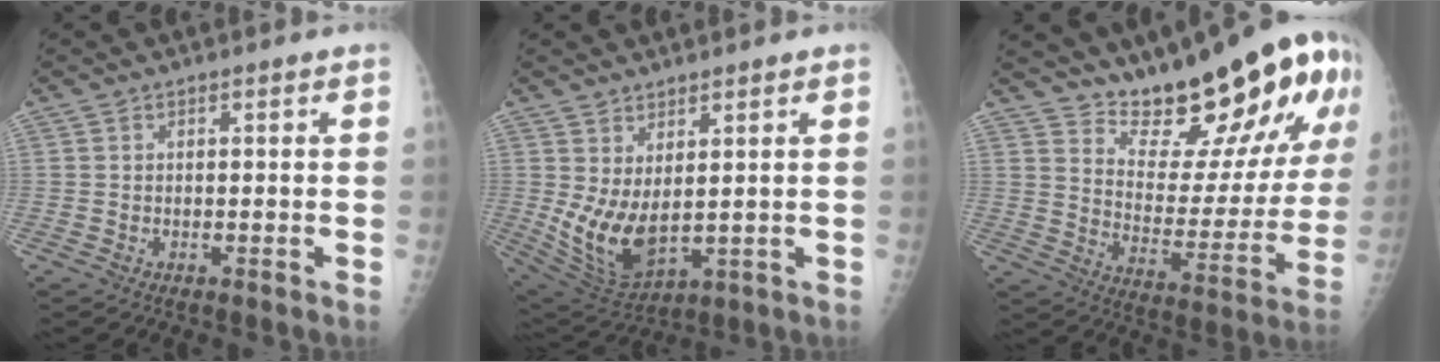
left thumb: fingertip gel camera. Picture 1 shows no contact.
{"total": 10.2, "force": [1.4, 5.1, 8.7], "torque": [-0.158, -0.027, 0.052]}
{"total": 23.3, "force": [16.1, 7.6, 15.1], "torque": [-0.174, -0.108, 0.240]}